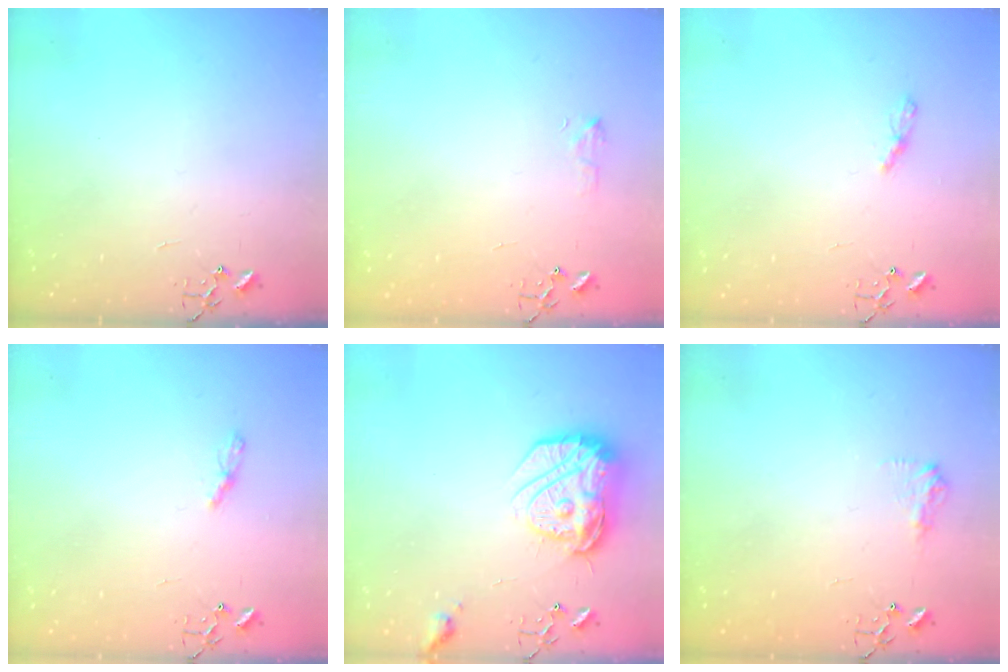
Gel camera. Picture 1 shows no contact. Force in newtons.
{"total": 6.0, "press": 6.0, "slide": 0.6}
{"total": 4.7, "press": 4.7, "slide": 0.4}
{"total": 4.7, "press": 4.7, "slide": 0.4}
{"total": 18.2, "press": 18.2, "slide": 1.5}
{"total": 7.9, "press": 7.9, "slide": 0.3}